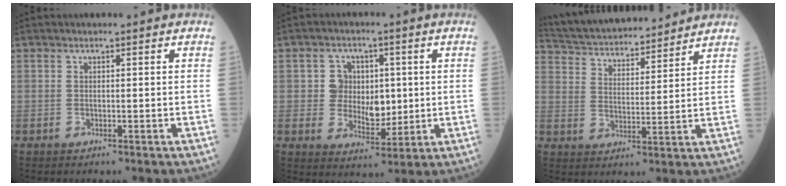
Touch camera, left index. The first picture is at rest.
{"total": 6.4, "force": [1.2, 5.6, 3.0], "torque": [-0.046, 0.008, 0.025]}
{"total": 18.5, "force": [17.1, 3.5, 6.3], "torque": [-0.116, 0.031, 0.269]}